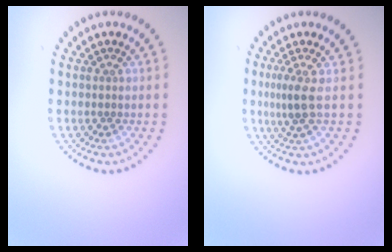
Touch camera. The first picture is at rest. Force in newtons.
{"total": 2.2, "press": 1.5, "slide": 1.6}